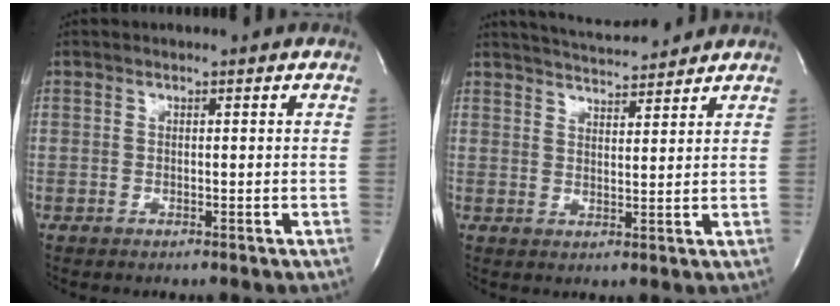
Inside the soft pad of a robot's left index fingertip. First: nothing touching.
{"total": 8.3, "force": [8.0, 0.8, 2.4], "torque": [-0.045, 0.012, 0.122]}